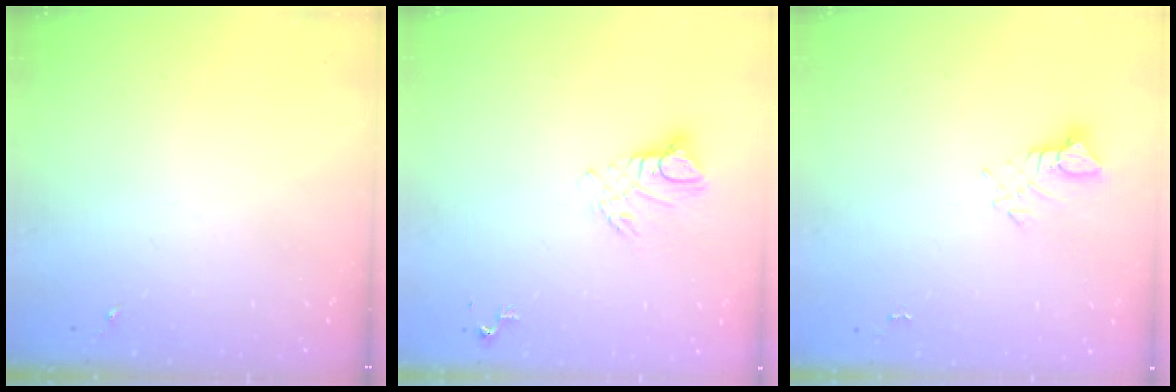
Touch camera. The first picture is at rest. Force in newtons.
{"total": 7.6, "press": 7.6, "slide": 0.7}
{"total": 3.1, "press": 3.1, "slide": 0.2}